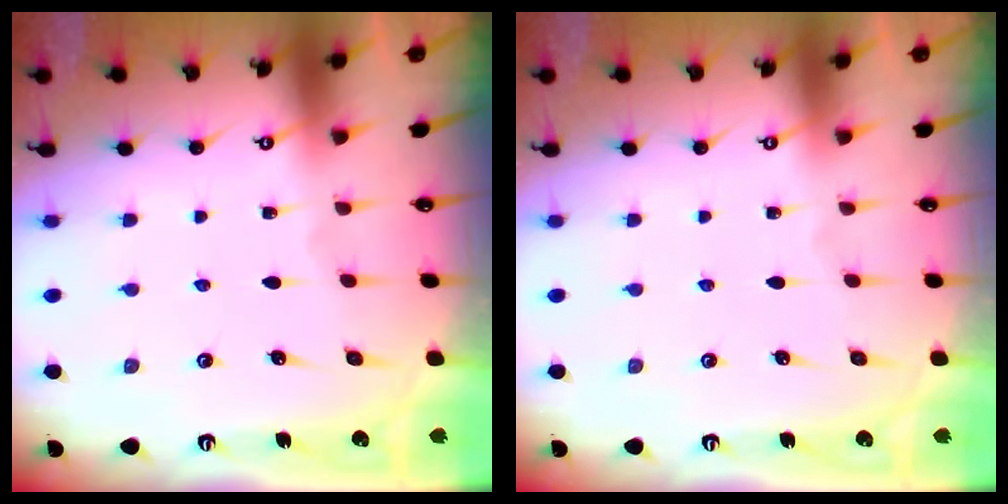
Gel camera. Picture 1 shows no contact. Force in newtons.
{"total": 0.0}